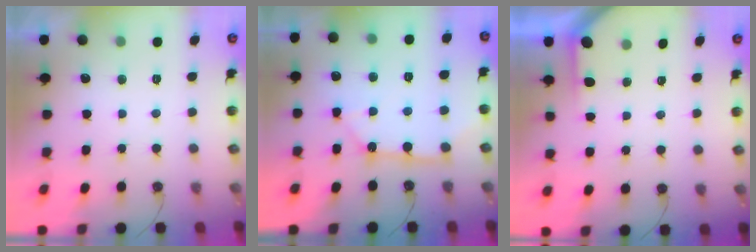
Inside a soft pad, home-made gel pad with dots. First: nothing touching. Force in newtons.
{"total": 11.6, "press": 11.5, "slide": 1.3}
{"total": 1.9, "press": 1.9, "slide": 0.2}